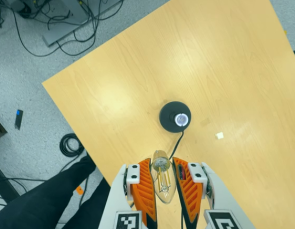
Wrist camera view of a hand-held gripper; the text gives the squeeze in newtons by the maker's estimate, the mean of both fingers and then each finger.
{"total": 20.3, "left": 21.4, "right": 19.3}